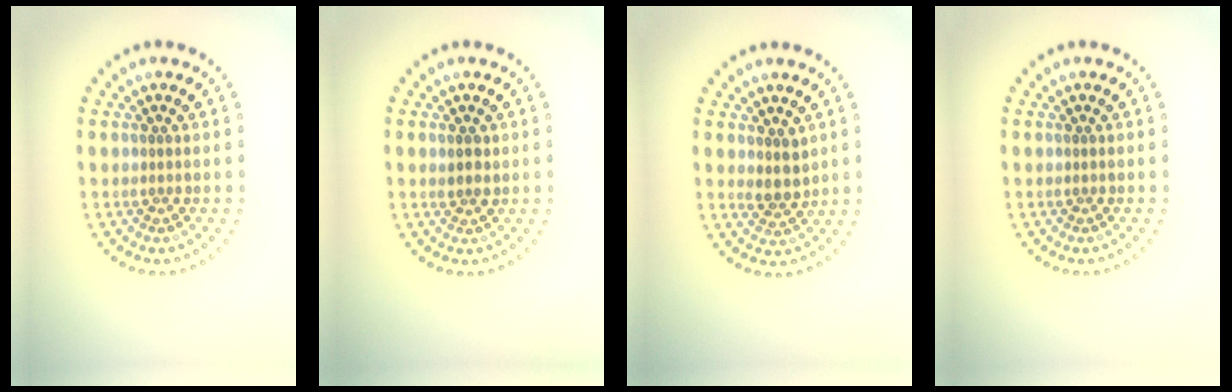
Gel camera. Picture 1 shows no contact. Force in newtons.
{"total": 1.4, "press": 1.3, "slide": 0.4}
{"total": 2.0, "press": 1.6, "slide": 1.2}
{"total": 0.0}